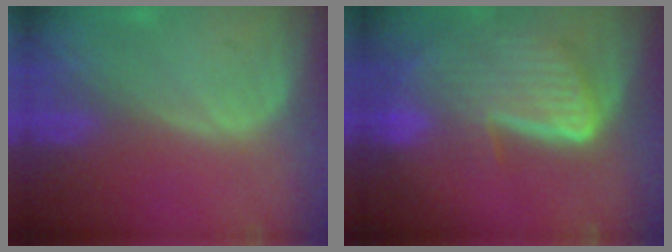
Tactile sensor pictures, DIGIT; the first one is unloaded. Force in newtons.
{"total": 9.1, "press": 8.0, "slide": 4.5}